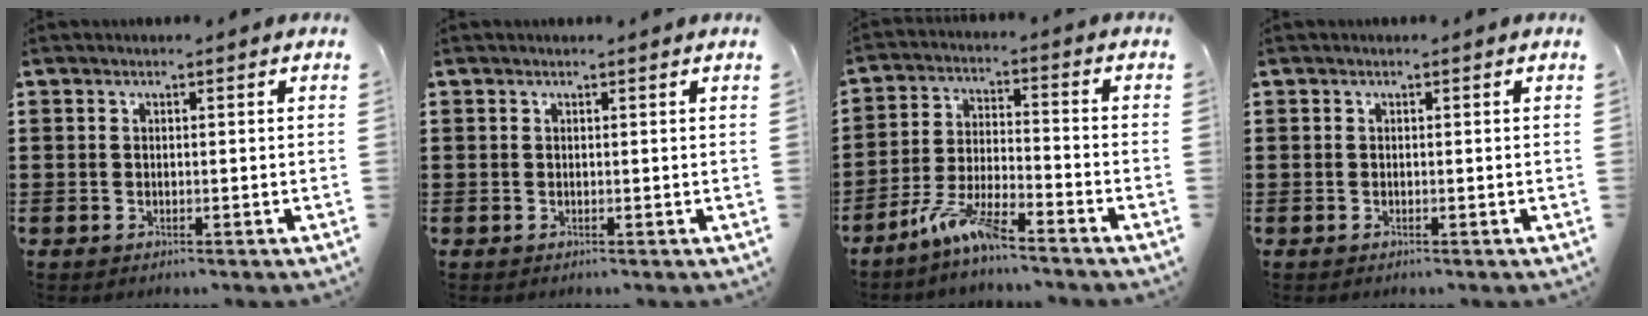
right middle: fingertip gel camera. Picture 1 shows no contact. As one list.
[{"total": 0.0}, {"total": 7.5, "force": [-6.1, 0.8, 4.3], "torque": [-0.101, -0.009, -0.119]}, {"total": 0.0}]